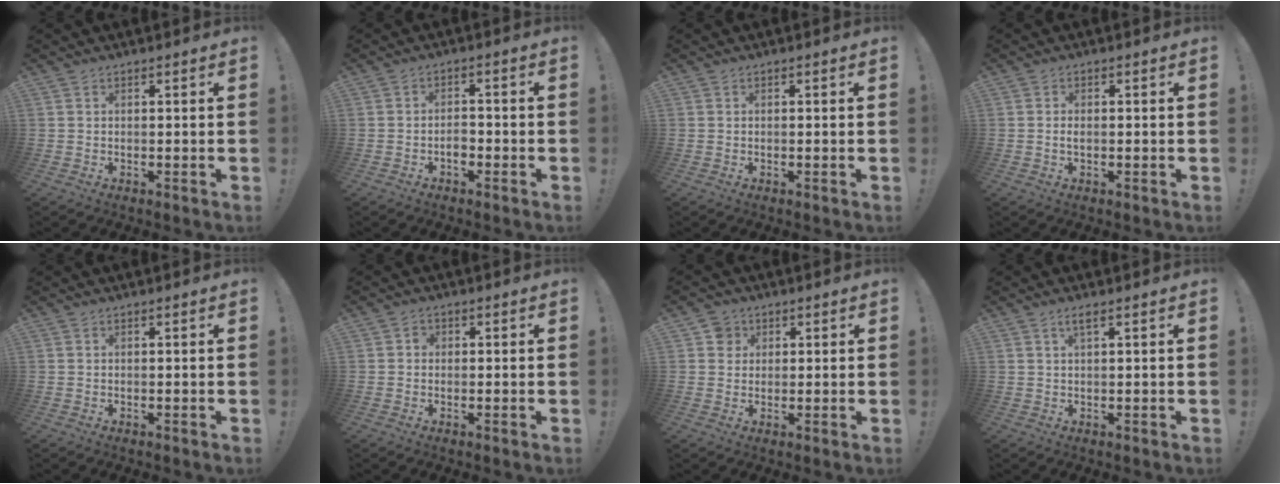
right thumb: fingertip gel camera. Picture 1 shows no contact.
{"total": 3.4, "force": [-1.6, 2.1, 2.2], "torque": [-0.030, 0.003, -0.029]}
{"total": 0.0}
{"total": 1.3, "force": [-0.2, 0.7, 1.1], "torque": [-0.023, 0.005, -0.003]}
{"total": 0.0}
{"total": 1.6, "force": [-0.2, 1.5, 0.6], "torque": [-0.013, 0.008, -0.005]}
{"total": 4.4, "force": [1.7, 4.0, 0.9], "torque": [-0.011, 0.004, 0.032]}
{"total": 2.2, "force": [1.0, 0.1, 1.9], "torque": [-0.035, -0.001, 0.015]}